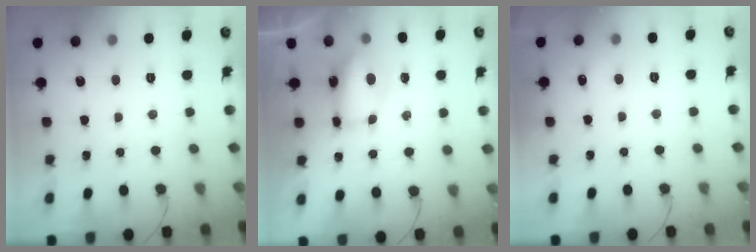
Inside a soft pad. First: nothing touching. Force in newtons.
{"total": 7.3, "press": 7.3, "slide": 0.6}
{"total": 3.8, "press": 3.6, "slide": 1.1}